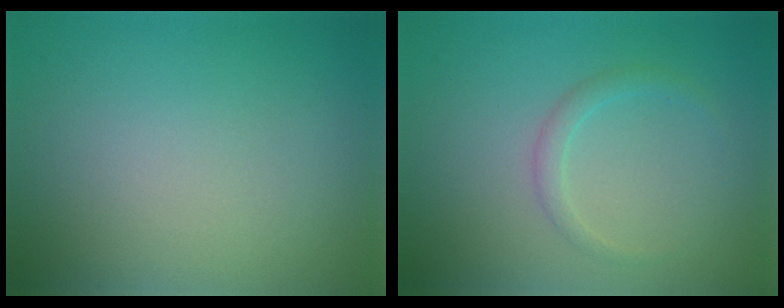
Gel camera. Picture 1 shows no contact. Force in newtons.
{"total": 1.4, "press": 1.4, "slide": 0.0}